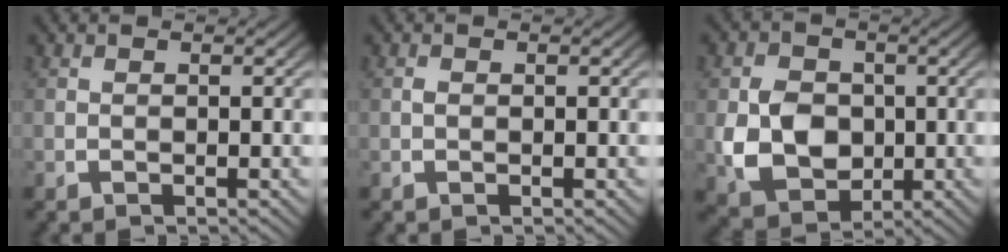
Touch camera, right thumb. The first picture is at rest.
{"total": 0.0}
{"total": 9.4, "force": [-0.7, 7.6, 5.5], "torque": [-0.125, -0.039, 0.005]}